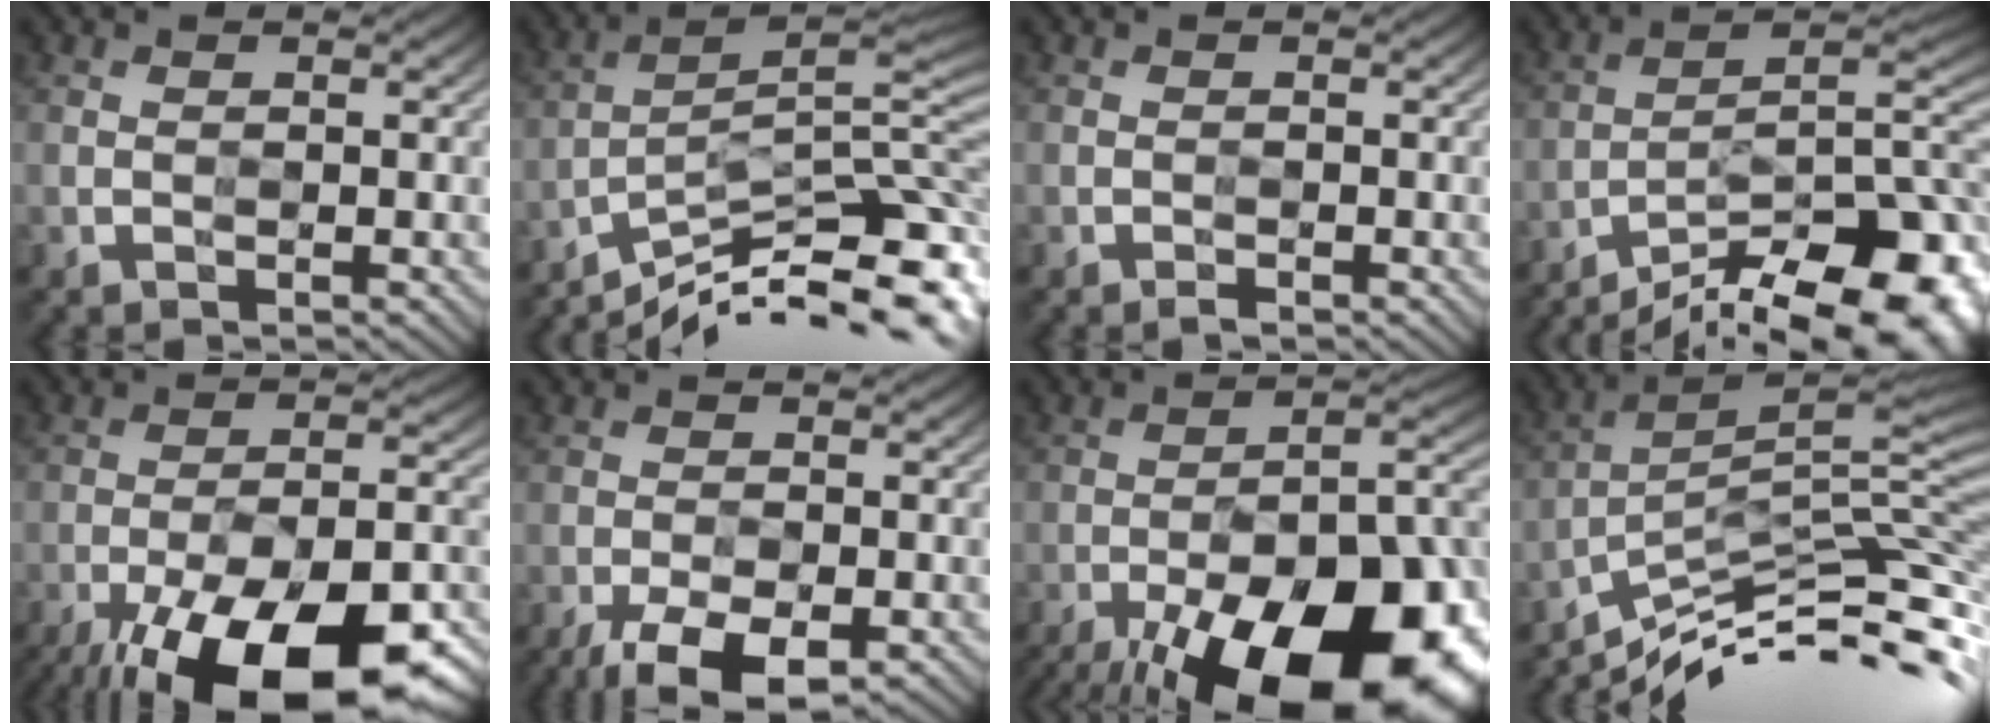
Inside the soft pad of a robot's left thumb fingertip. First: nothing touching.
{"total": 12.7, "force": [-9.1, 2.2, 8.5], "torque": [-0.142, 0.006, -0.148]}
{"total": 0.7, "force": [-0.5, 0.2, 0.4], "torque": [-0.005, -0.002, -0.010]}
{"total": 18.7, "force": [-13.7, 4.9, 11.7], "torque": [-0.132, 0.008, -0.210]}
{"total": 21.2, "force": [-13.9, 7.7, 14.0], "torque": [-0.218, -0.038, -0.217]}
{"total": 9.1, "force": [-6.2, 3.4, 5.6], "torque": [-0.103, -0.024, -0.098]}
{"total": 23.3, "force": [-14.7, 8.8, 15.8], "torque": [-0.189, -0.029, -0.203]}
{"total": 11.9, "force": [-7.8, 2.1, 8.7], "torque": [-0.164, 0.016, -0.134]}